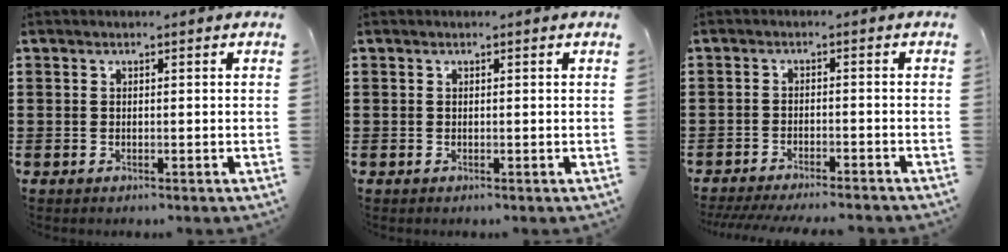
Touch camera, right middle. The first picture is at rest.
{"total": 0.0}
{"total": 3.2, "force": [-3.1, -0.1, 0.7], "torque": [-0.019, -0.005, -0.066]}